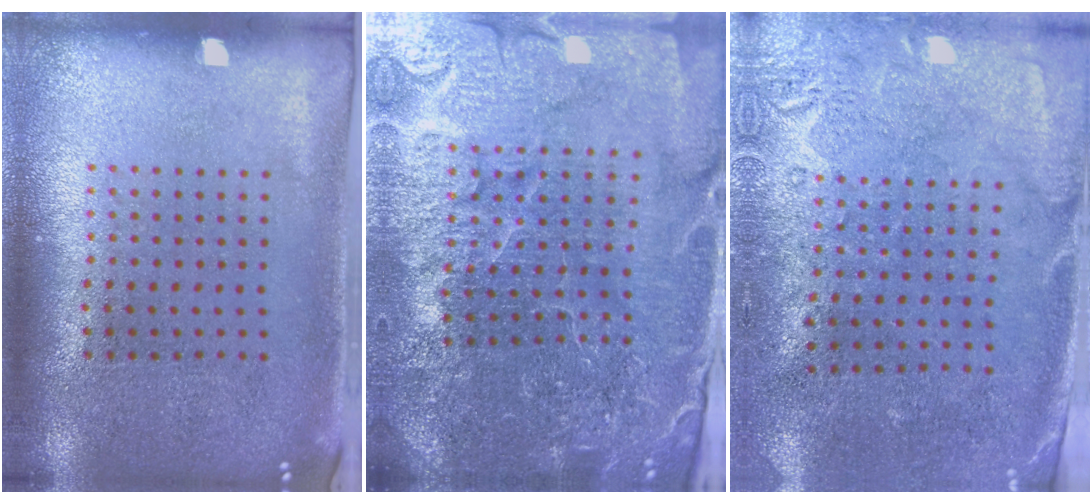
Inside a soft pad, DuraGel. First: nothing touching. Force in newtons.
{"total": 5.7, "press": 5.1, "slide": 2.4}
{"total": 2.7, "press": 2.2, "slide": 1.7}